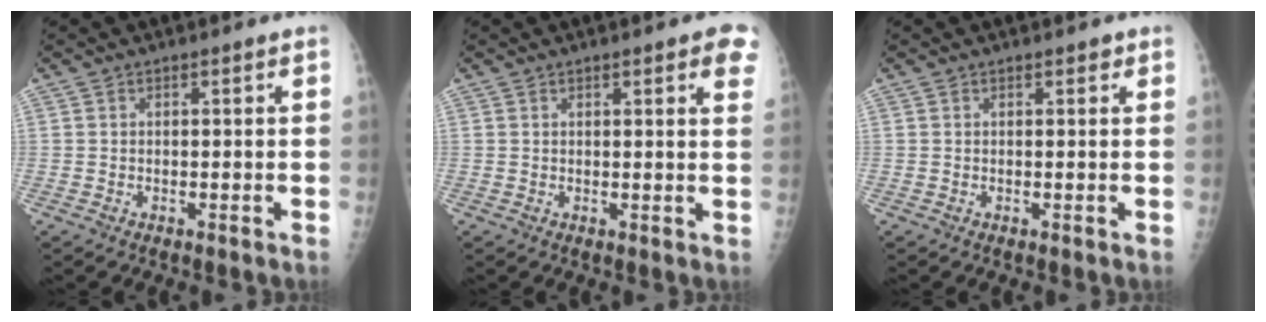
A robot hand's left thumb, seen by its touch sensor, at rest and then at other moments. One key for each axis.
{"total": 5.5, "fx": 3.0, "fy": 1.3, "fz": 4.5, "tx": -0.034, "ty": -0.003, "tz": 0.030}
{"total": 0.7, "fx": 0.5, "fy": 0.4, "fz": 0.3, "tx": -0.001, "ty": -0.002, "tz": 0.003}